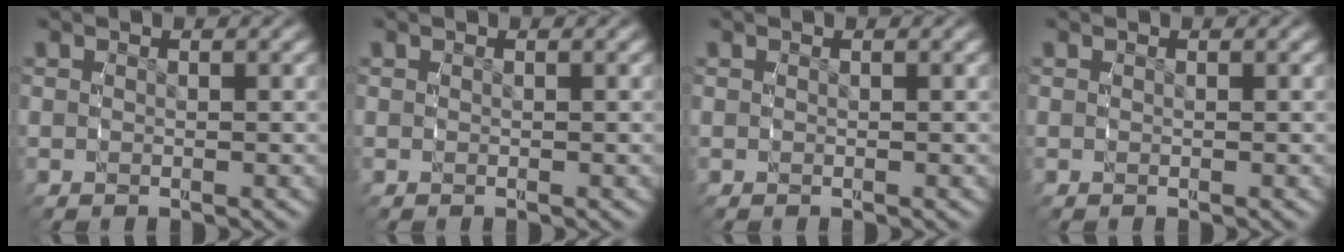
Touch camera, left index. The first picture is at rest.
{"total": 0.0}
{"total": 0.0}
{"total": 0.0}